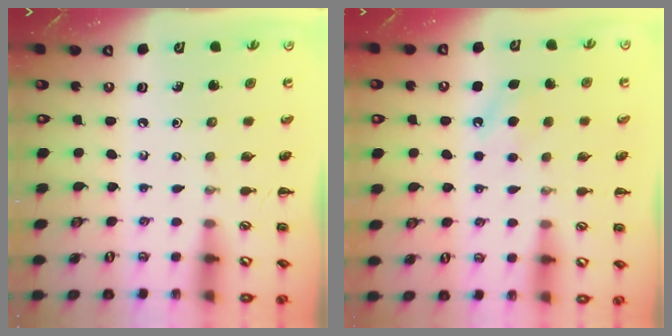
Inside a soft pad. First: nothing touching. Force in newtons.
{"total": 5.6, "press": 5.4, "slide": 1.6}